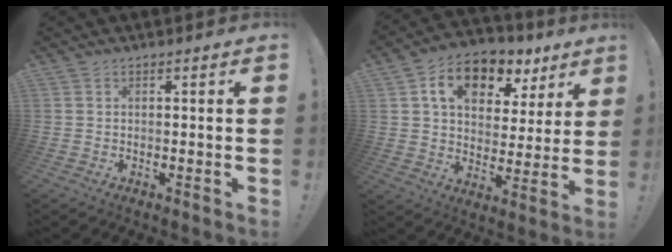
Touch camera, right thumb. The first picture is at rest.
{"total": 13.3, "force": [6.9, 8.5, 7.4], "torque": [-0.119, -0.027, 0.127]}